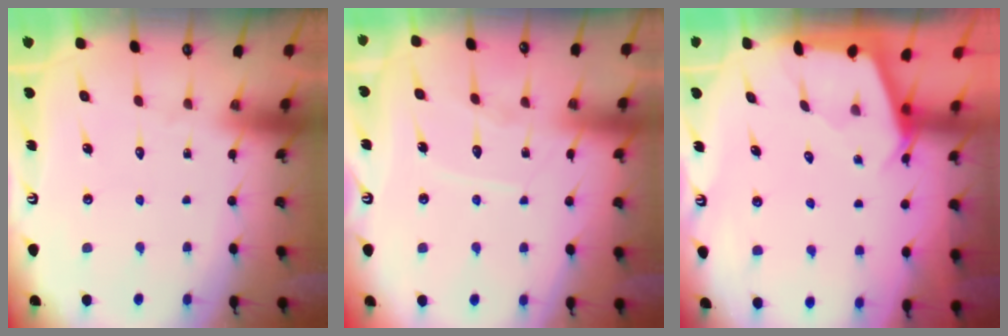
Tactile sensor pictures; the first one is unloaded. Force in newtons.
{"total": 7.7, "press": 7.7, "slide": 0.6}
{"total": 2.5, "press": 2.5, "slide": 0.3}